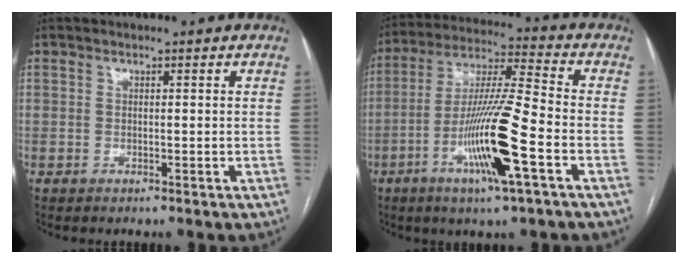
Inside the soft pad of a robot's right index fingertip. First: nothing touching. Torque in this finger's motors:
{"motor_torque": [2.10, -0.04, 0.46, 0.21]}